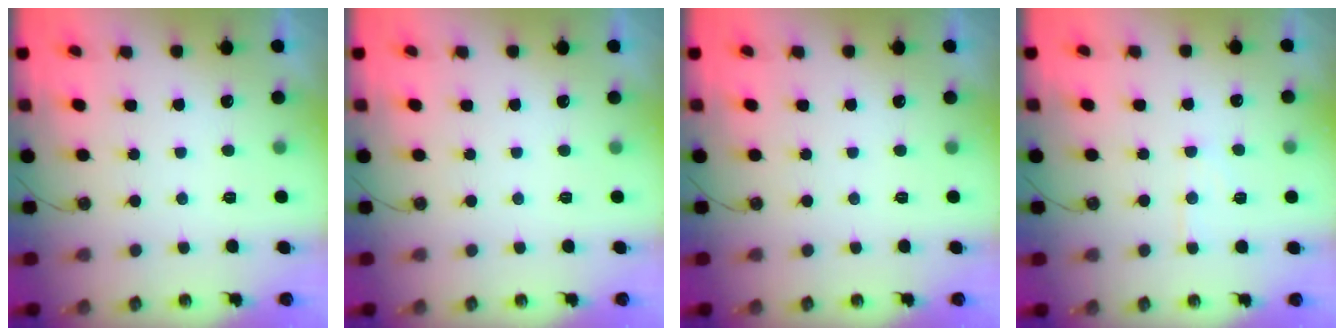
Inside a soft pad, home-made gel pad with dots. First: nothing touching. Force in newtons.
{"total": 0.0}
{"total": 0.0}
{"total": 5.7, "press": 5.7, "slide": 0.3}